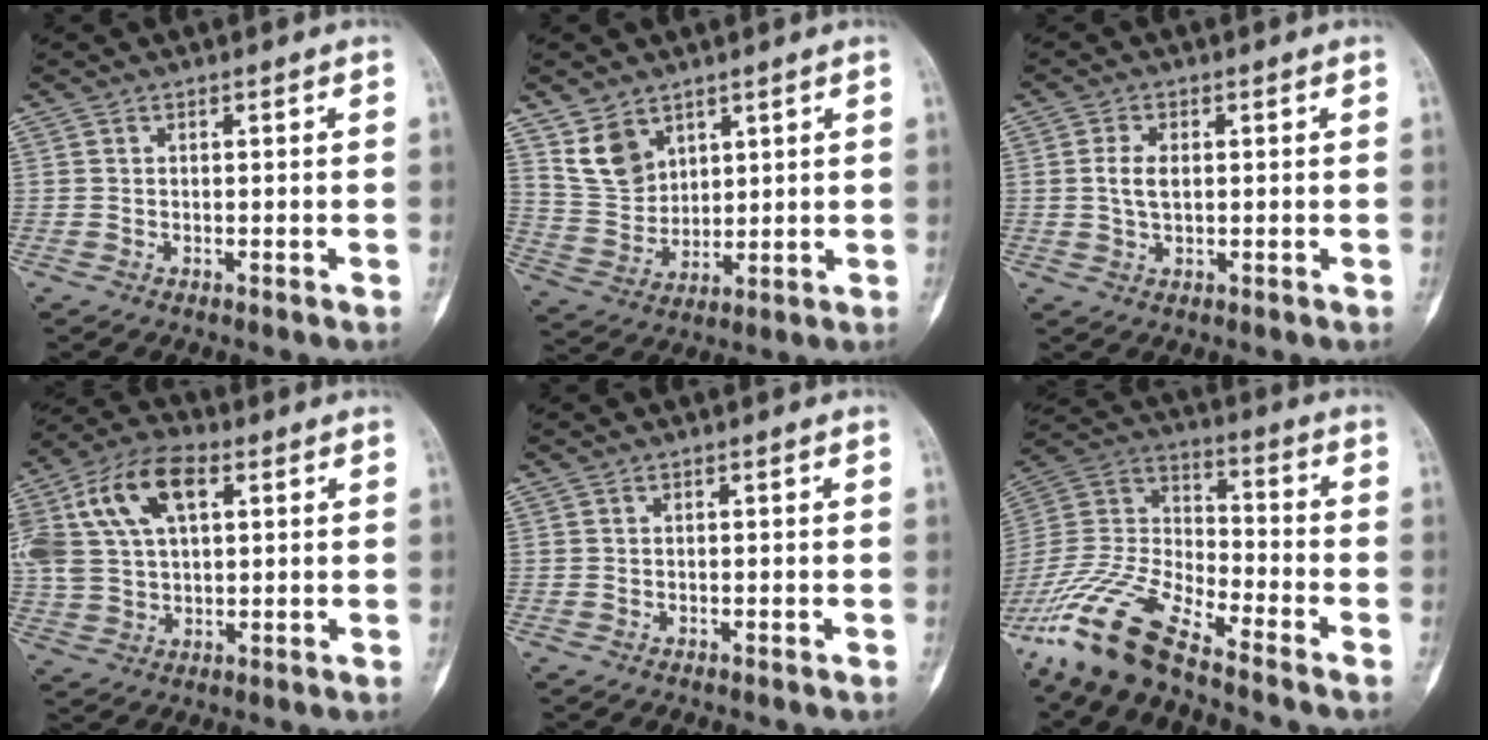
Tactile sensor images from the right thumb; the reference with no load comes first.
{"total": 8.3, "force": [5.0, 5.7, 3.4], "torque": [-0.048, -0.028, 0.112]}
{"total": 3.6, "force": [0.4, 2.0, 2.9], "torque": [-0.062, 0.000, 0.008]}
{"total": 17.4, "force": [5.6, 10.4, 12.8], "torque": [-0.265, 0.018, 0.100]}
{"total": 0.0}
{"total": 15.6, "force": [-12.2, 3.5, 9.1], "torque": [-0.193, 0.054, -0.244]}